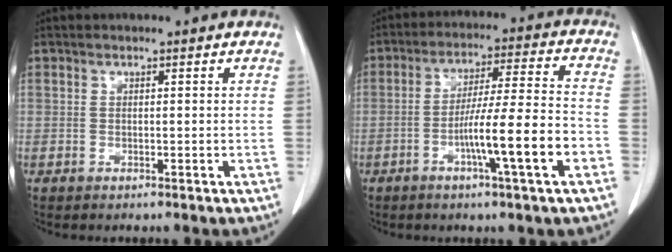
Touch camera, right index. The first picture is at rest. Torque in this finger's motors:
{"motor_torque": [1.62, -0.52, 0.54, 0.19]}